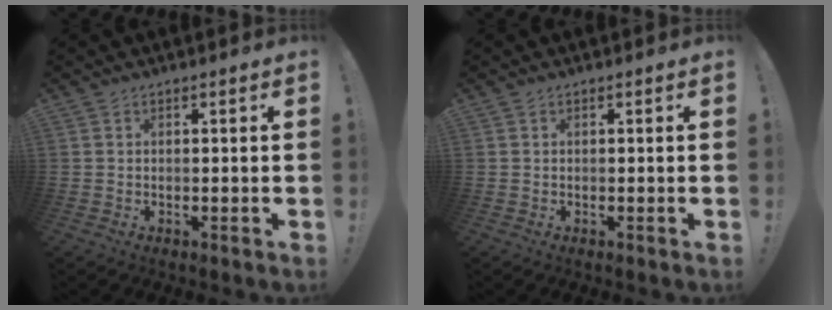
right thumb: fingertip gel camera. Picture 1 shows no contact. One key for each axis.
{"total": 0.0}